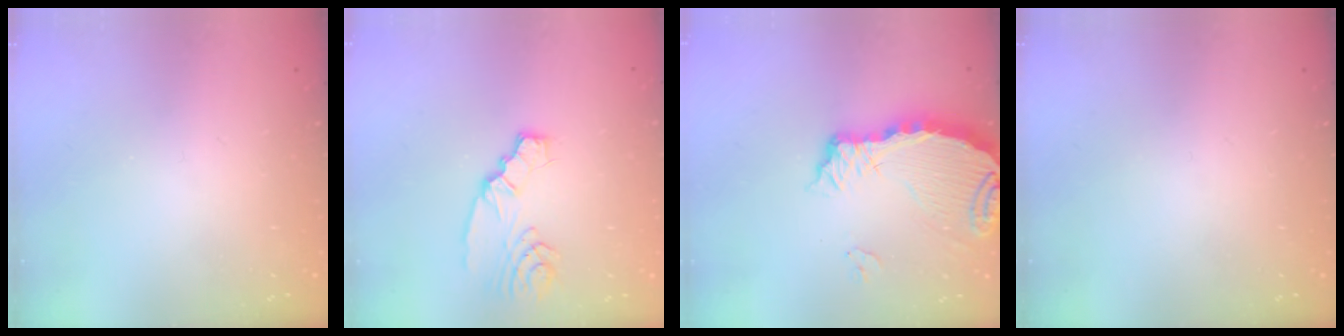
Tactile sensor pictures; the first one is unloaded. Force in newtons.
{"total": 5.1, "press": 5.1, "slide": 0.1}
{"total": 9.7, "press": 9.6, "slide": 1.2}
{"total": 0.0}